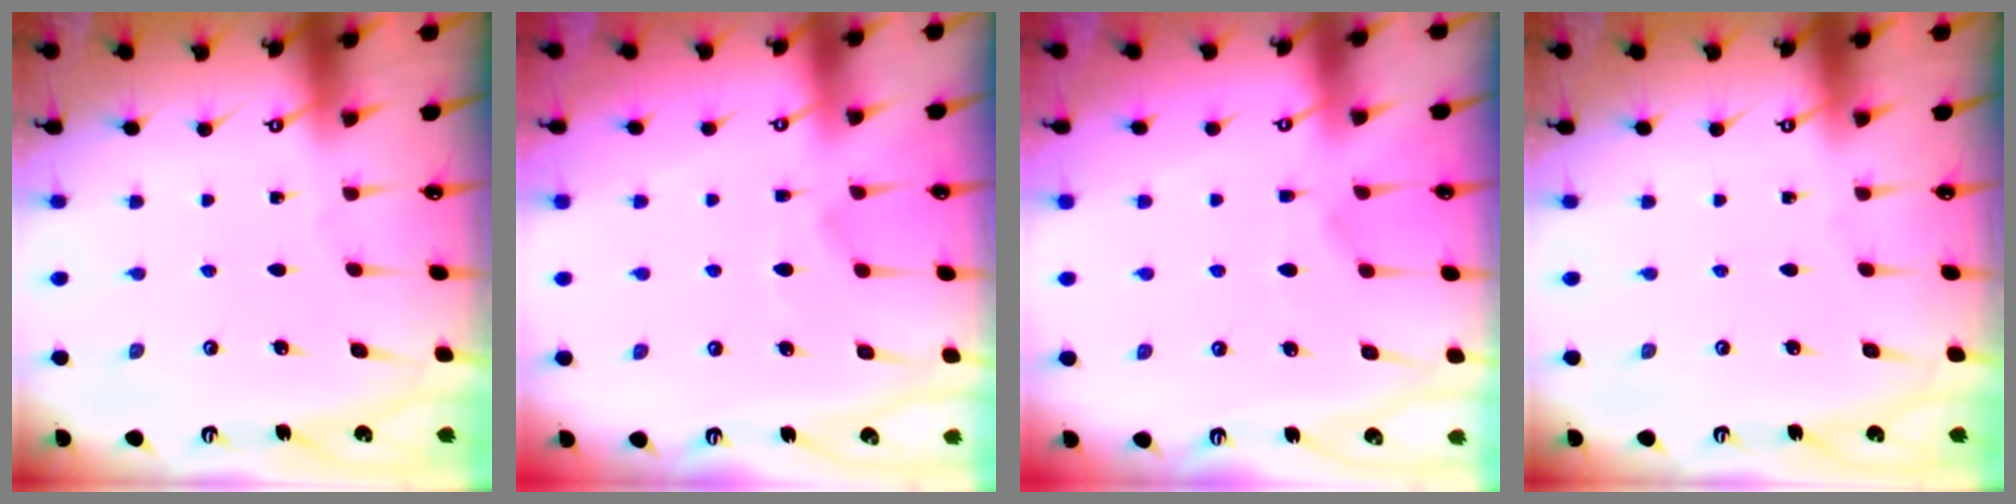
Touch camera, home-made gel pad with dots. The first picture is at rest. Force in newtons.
{"total": 2.2, "press": 1.9, "slide": 1.2}
{"total": 2.4, "press": 2.1, "slide": 1.1}
{"total": 0.0}